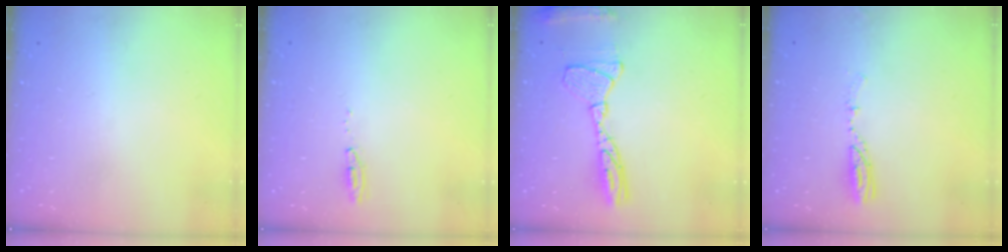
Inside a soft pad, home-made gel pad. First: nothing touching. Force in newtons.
{"total": 11.2, "press": 5.8, "slide": 9.6}
{"total": 14.2, "press": 14.1, "slide": 1.2}
{"total": 4.8, "press": 4.7, "slide": 1.0}